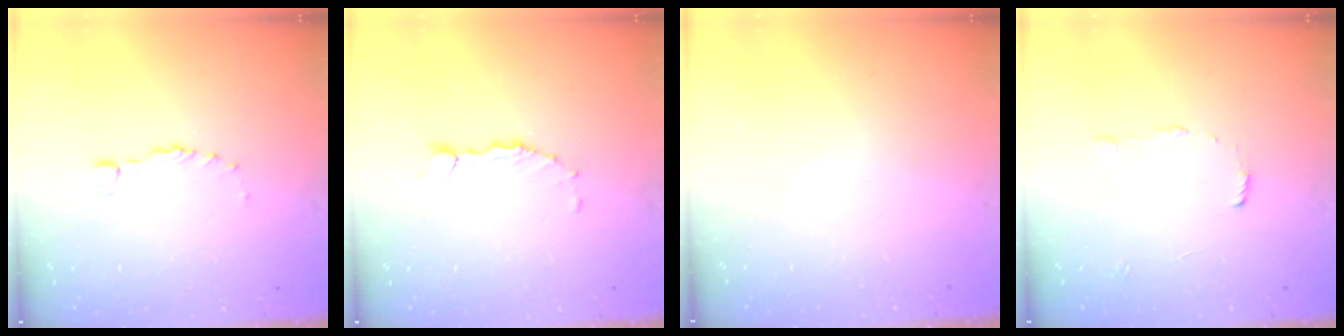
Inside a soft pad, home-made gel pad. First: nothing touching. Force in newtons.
{"total": 2.1, "press": 2.0, "slide": 0.3}
{"total": 0.0}
{"total": 4.4, "press": 4.4, "slide": 0.4}